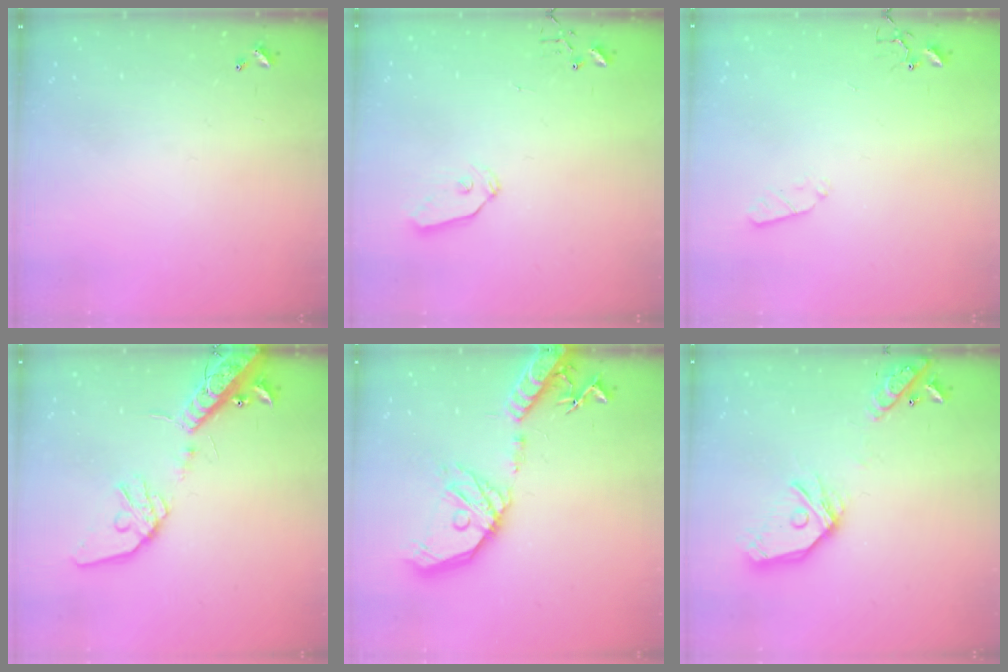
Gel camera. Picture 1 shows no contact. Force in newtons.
{"total": 6.3, "press": 6.3, "slide": 0.1}
{"total": 3.5, "press": 3.4, "slide": 0.5}
{"total": 18.9, "press": 18.6, "slide": 3.4}
{"total": 22.7, "press": 22.4, "slide": 3.8}
{"total": 18.6, "press": 18.4, "slide": 2.5}